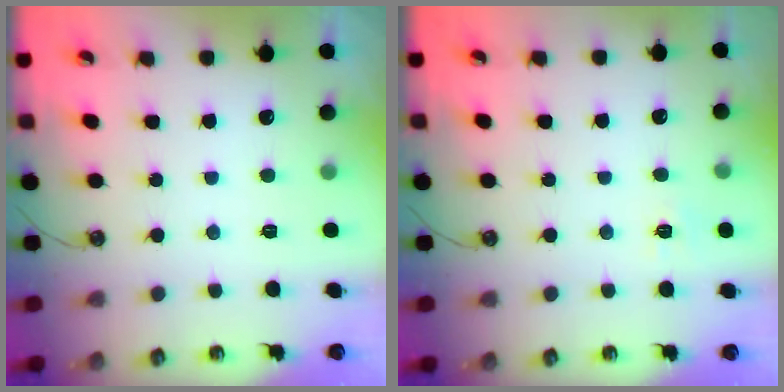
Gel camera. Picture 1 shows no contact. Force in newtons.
{"total": 6.0, "press": 5.9, "slide": 0.6}